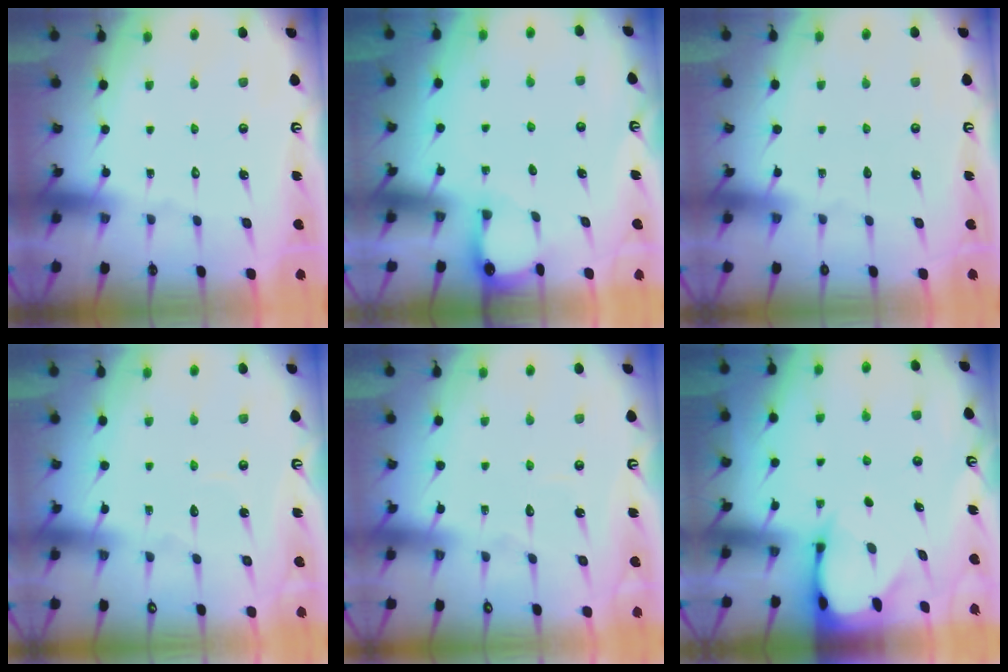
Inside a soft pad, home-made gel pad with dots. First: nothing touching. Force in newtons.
{"total": 2.0, "press": 2.0, "slide": 0.2}
{"total": 0.5, "press": 0.2, "slide": 0.5}
{"total": 2.8, "press": 2.8, "slide": 0.3}
{"total": 2.5, "press": 2.5, "slide": 0.3}
{"total": 3.1, "press": 3.1, "slide": 0.4}